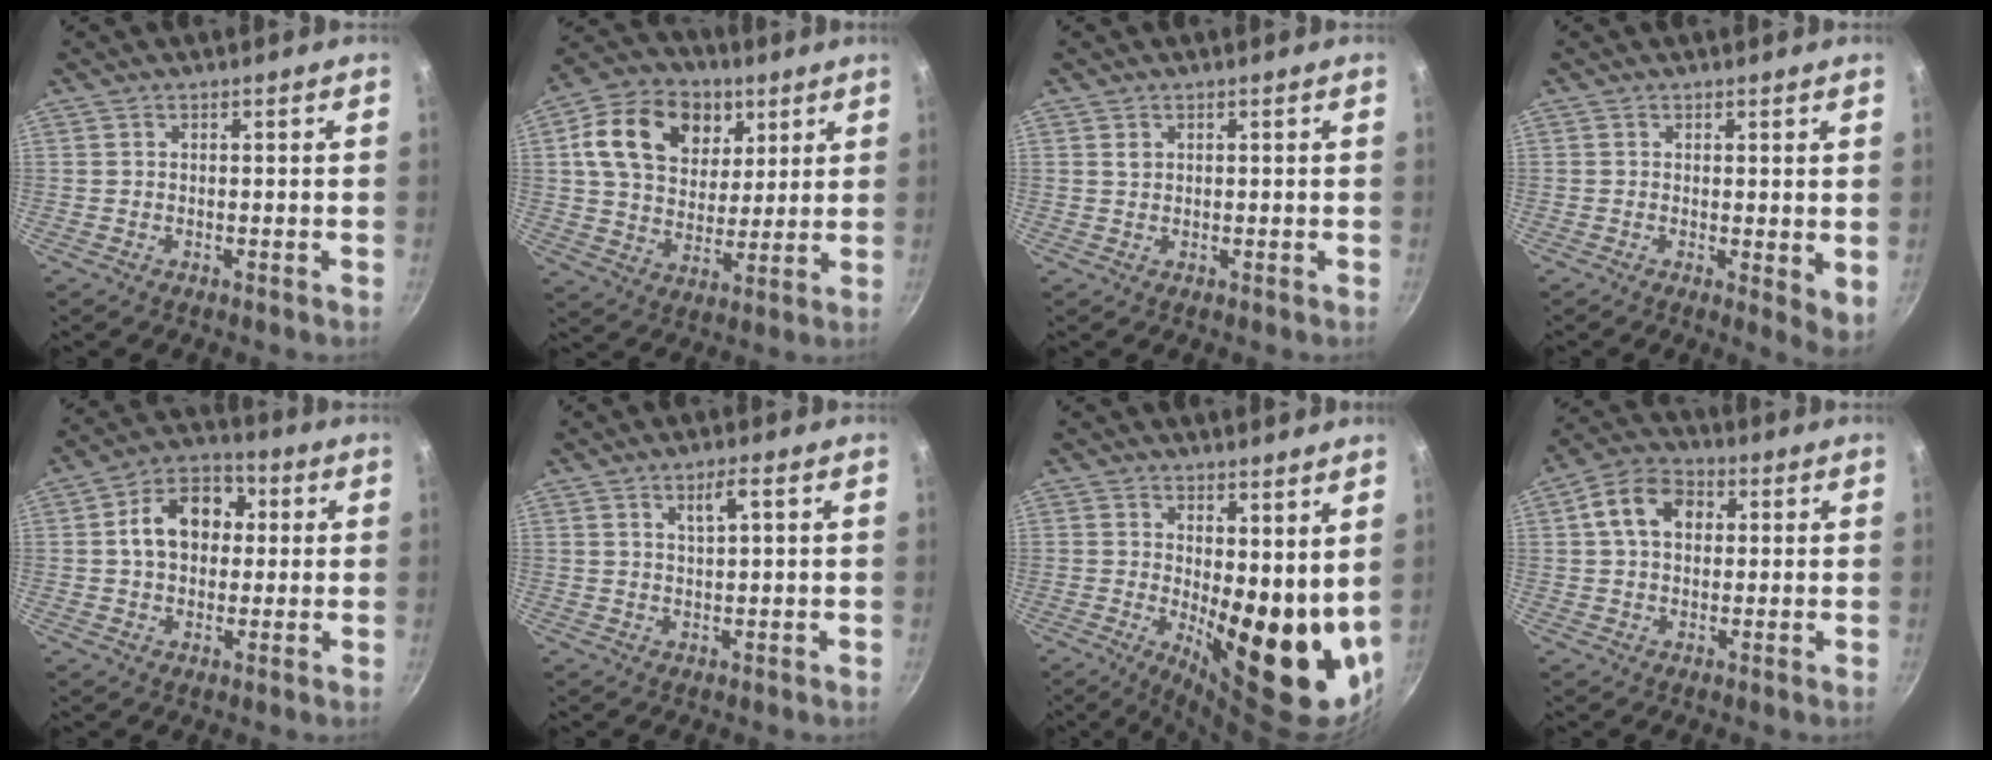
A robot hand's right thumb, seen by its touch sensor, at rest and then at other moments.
{"total": 17.6, "force": [6.4, 13.1, 10.0], "torque": [-0.151, -0.008, 0.101]}
{"total": 1.0, "force": [0.4, 0.7, 0.5], "torque": [-0.007, 0.000, 0.009]}
{"total": 4.4, "force": [0.7, 1.9, 3.9], "torque": [-0.046, -0.012, 0.009]}
{"total": 12.1, "force": [1.7, 9.1, 7.8], "torque": [-0.085, 0.023, 0.011]}
{"total": 3.3, "force": [1.3, 0.7, 2.9], "torque": [-0.049, 0.004, 0.028]}
{"total": 16.8, "force": [2.6, 7.0, 15.0], "torque": [-0.163, -0.044, 0.052]}
{"total": 9.6, "force": [2.1, 7.0, 6.2], "torque": [-0.087, 0.017, 0.021]}